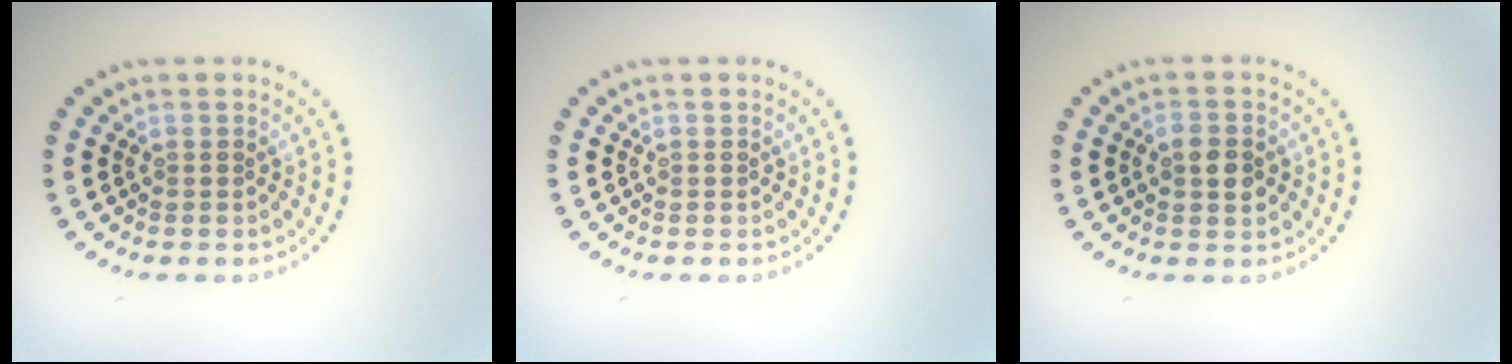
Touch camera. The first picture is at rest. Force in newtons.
{"total": 0.0}
{"total": 2.0, "press": 2.0, "slide": 0.1}